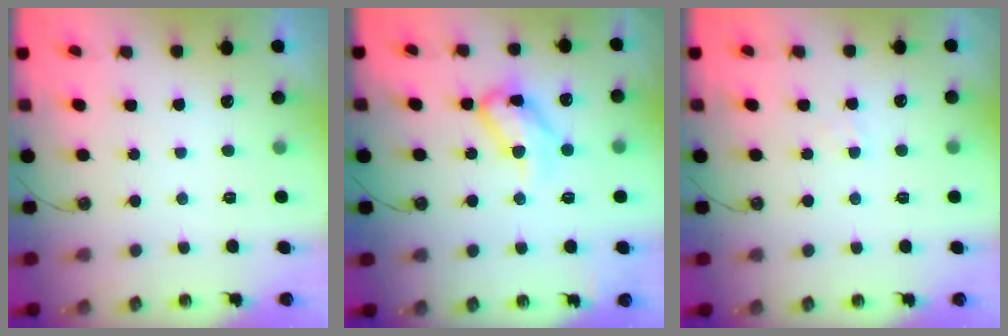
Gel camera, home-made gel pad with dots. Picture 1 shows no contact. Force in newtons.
{"total": 12.4, "press": 12.3, "slide": 1.6}
{"total": 2.7, "press": 2.7, "slide": 0.4}